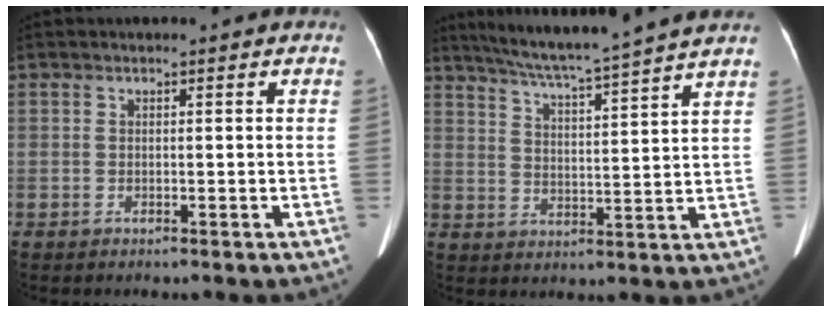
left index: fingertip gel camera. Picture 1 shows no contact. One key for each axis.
{"total": 14.8, "fx": 12.9, "fy": -1.6, "fz": 7.2, "tx": -0.124, "ty": 0.001, "tz": 0.184}